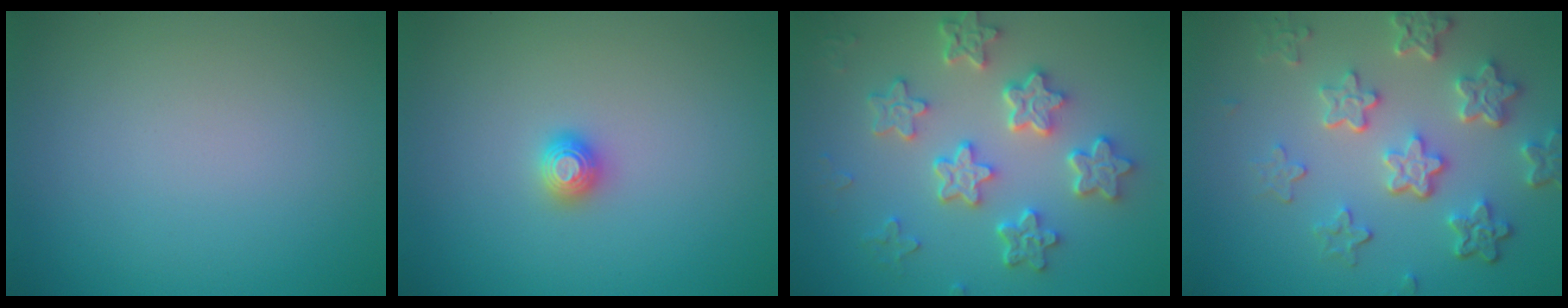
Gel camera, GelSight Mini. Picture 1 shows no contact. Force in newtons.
{"total": 1.2, "press": 1.2, "slide": 0.1}
{"total": 5.8, "press": 4.7, "slide": 3.4}
{"total": 6.1, "press": 4.5, "slide": 4.1}